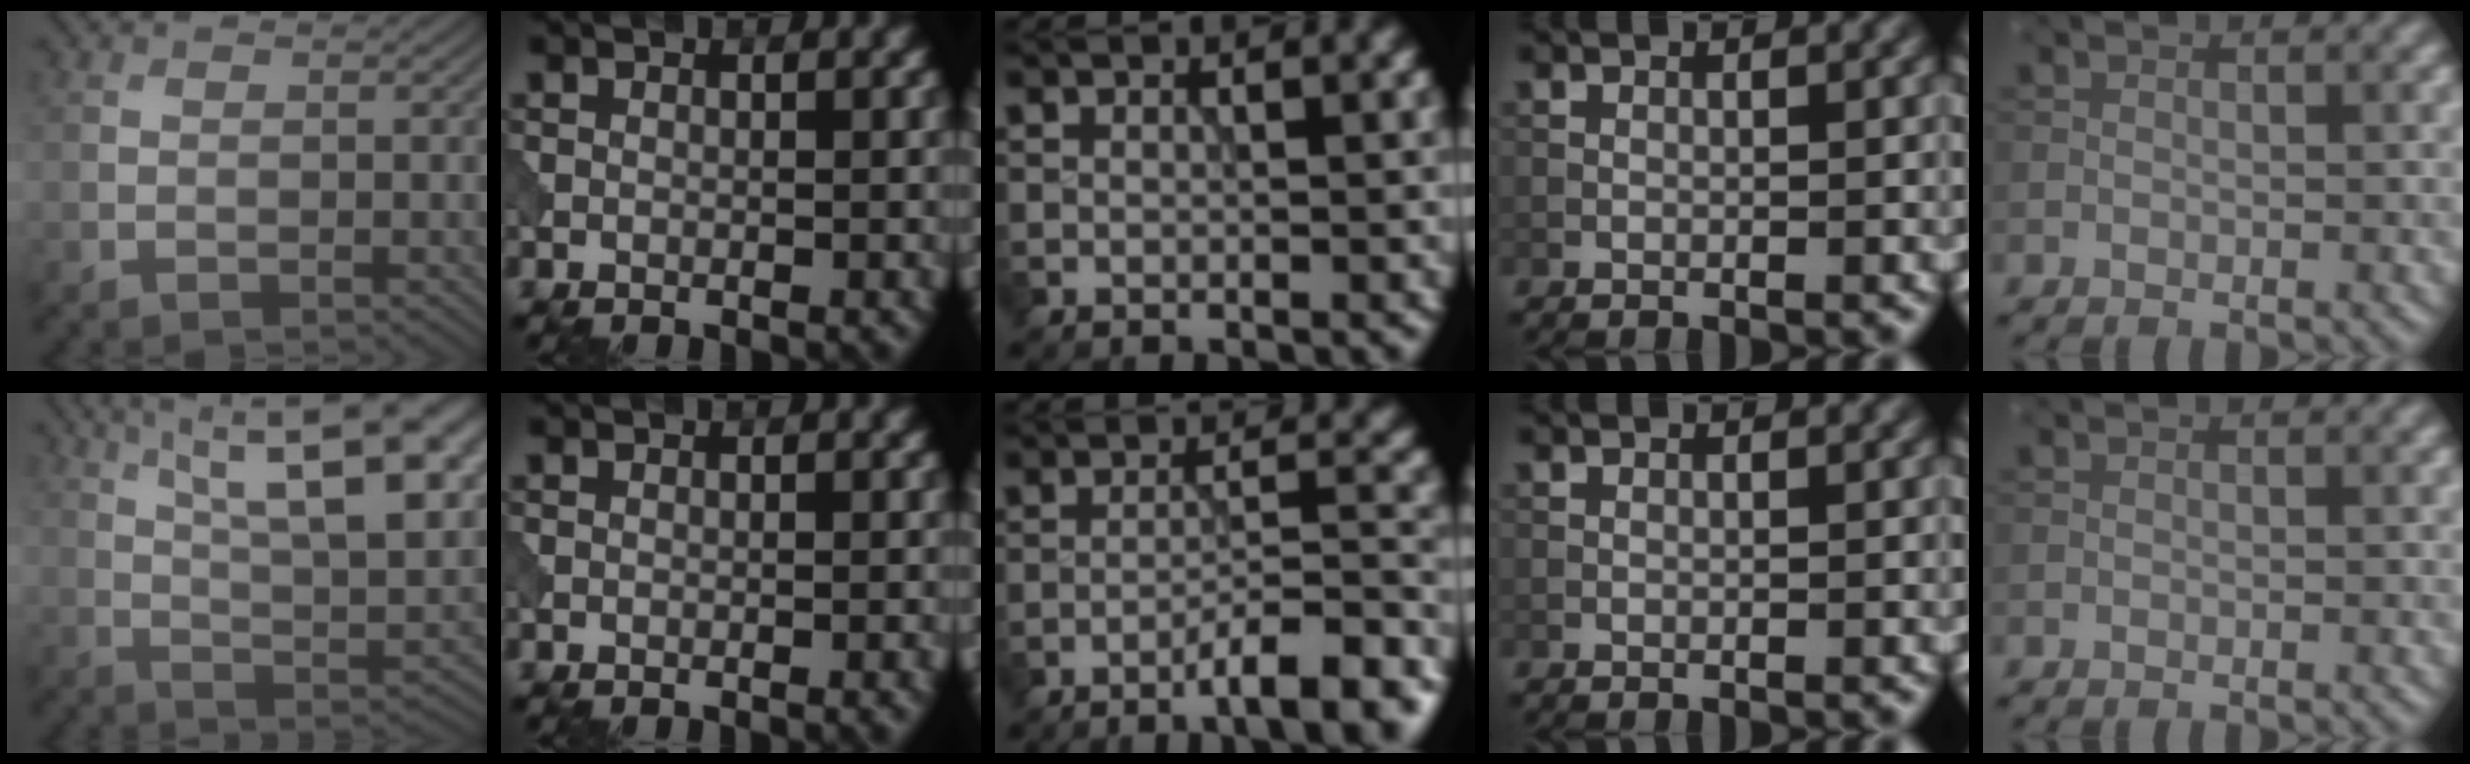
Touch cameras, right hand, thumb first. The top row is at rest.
{"thumb": {"total": 18.2, "force": [8.4, 6.8, 14.6], "torque": [-0.223, 0.028, 0.128]}, "index": {"total": 0.7, "force": [-0.2, 0.1, 0.6], "torque": [-0.007, 0.002, -0.005]}, "middle": {"total": 7.3, "force": [-5.0, 1.2, 5.2], "torque": [-0.063, 0.019, -0.076]}}